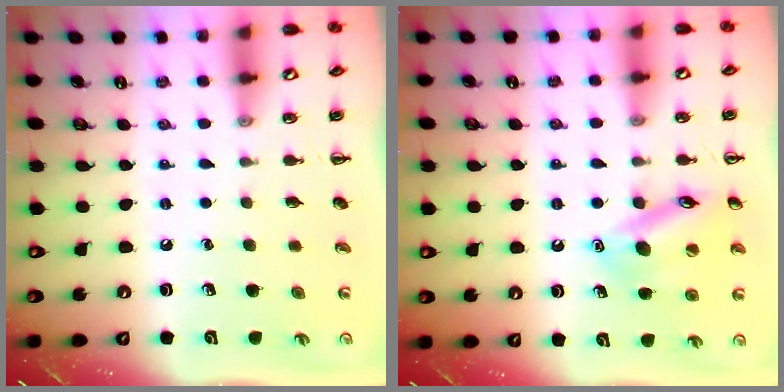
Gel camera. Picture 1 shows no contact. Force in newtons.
{"total": 14.1, "press": 14.0, "slide": 1.6}